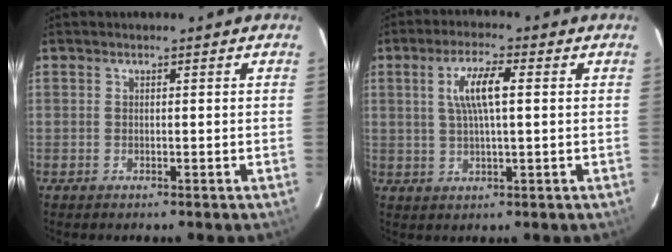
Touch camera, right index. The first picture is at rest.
{"total": 6.7, "force": [1.4, 1.3, 6.4], "torque": [-0.122, 0.006, 0.029]}